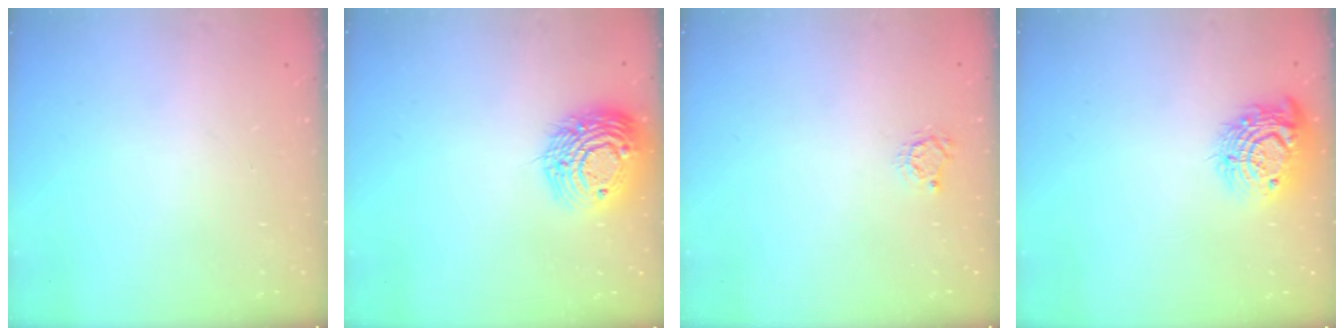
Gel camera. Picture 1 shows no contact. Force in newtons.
{"total": 15.6, "press": 15.6, "slide": 1.4}
{"total": 2.9, "press": 2.9, "slide": 0.4}
{"total": 14.5, "press": 14.5, "slide": 0.7}